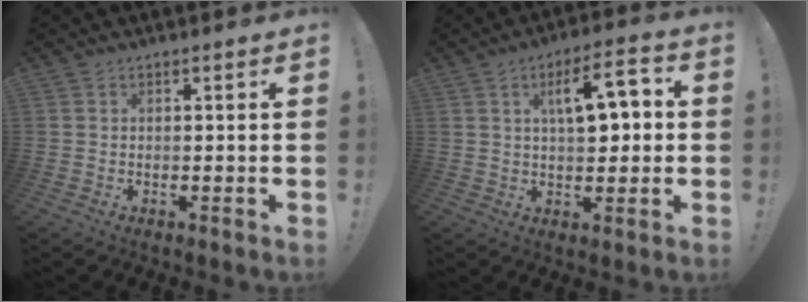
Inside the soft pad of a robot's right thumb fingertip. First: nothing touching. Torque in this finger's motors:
{"motor_torque": [0.09, 0.13, 0.13, 0.09, 0.07]}